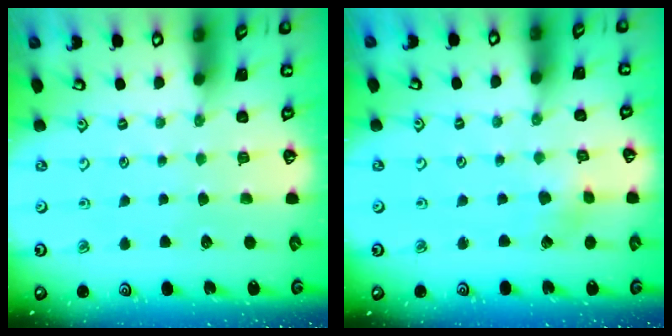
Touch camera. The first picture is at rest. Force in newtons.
{"total": 2.5, "press": 2.5, "slide": 0.3}